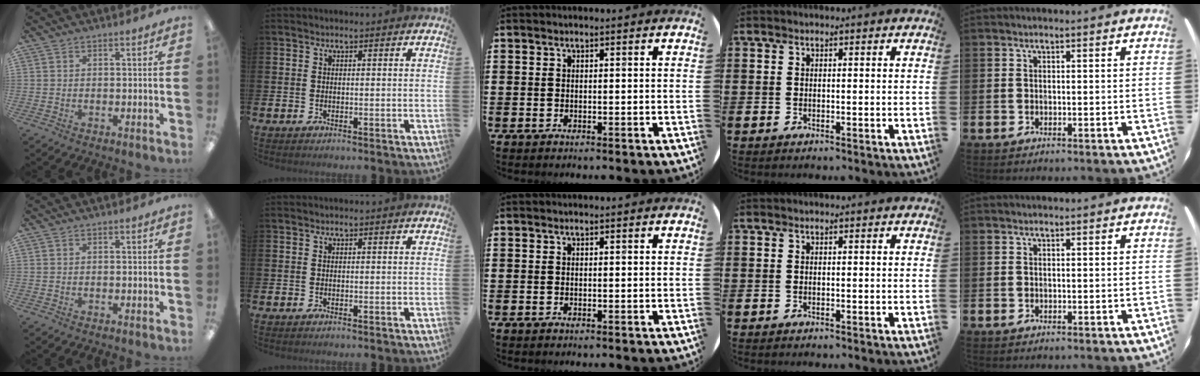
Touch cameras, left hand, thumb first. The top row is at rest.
{}